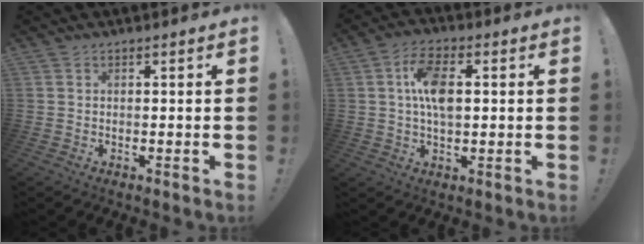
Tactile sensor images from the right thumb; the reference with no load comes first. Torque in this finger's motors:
{"motor_torque": [2.96, 2.05, 0.30, -0.32, 0.42]}